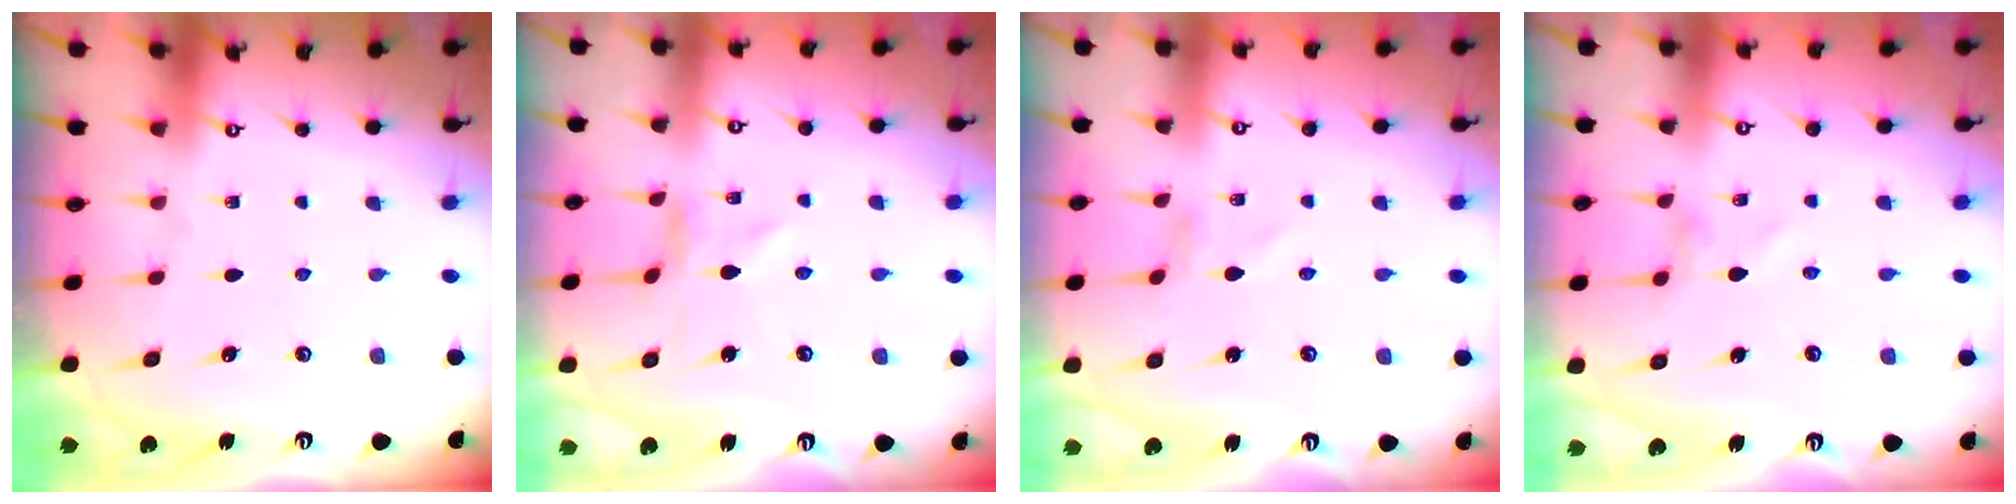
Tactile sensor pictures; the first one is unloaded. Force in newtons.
{"total": 0.0}
{"total": 1.3, "press": 1.2, "slide": 0.1}
{"total": 0.0}